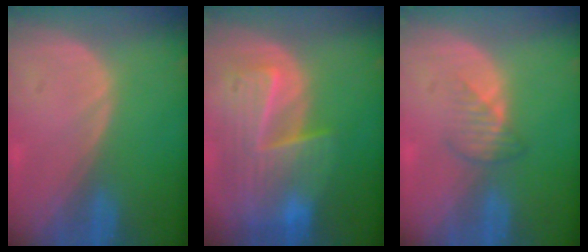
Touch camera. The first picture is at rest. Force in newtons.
{"total": 10.0, "press": 8.7, "slide": 5.1}
{"total": 2.5, "press": 2.5, "slide": 0.4}